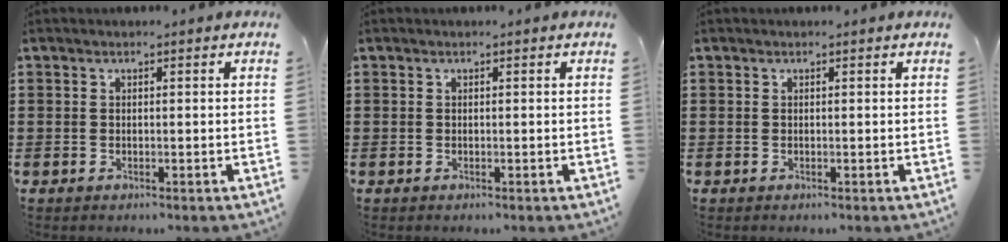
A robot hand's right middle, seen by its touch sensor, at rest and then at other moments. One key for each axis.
{"total": 0.0}
{"total": 0.0}